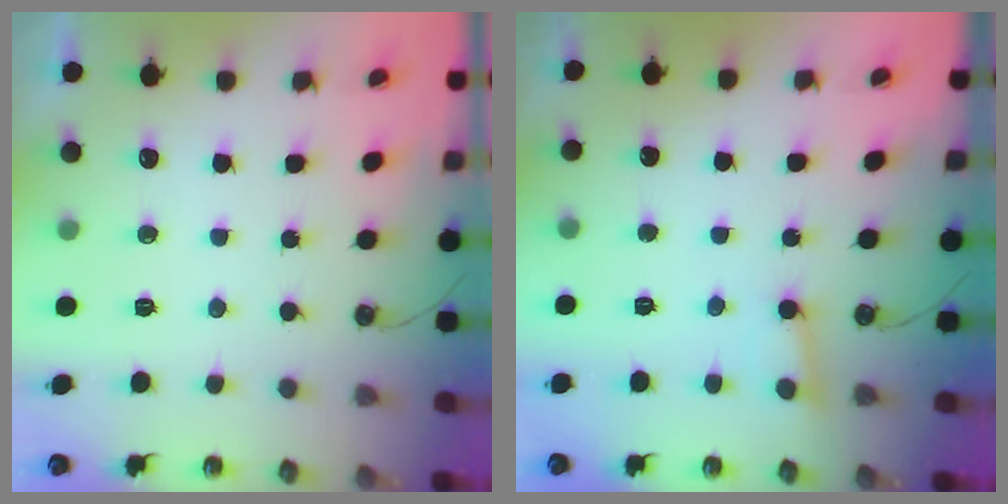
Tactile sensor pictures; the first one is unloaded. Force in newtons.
{"total": 2.6, "press": 2.5, "slide": 0.7}